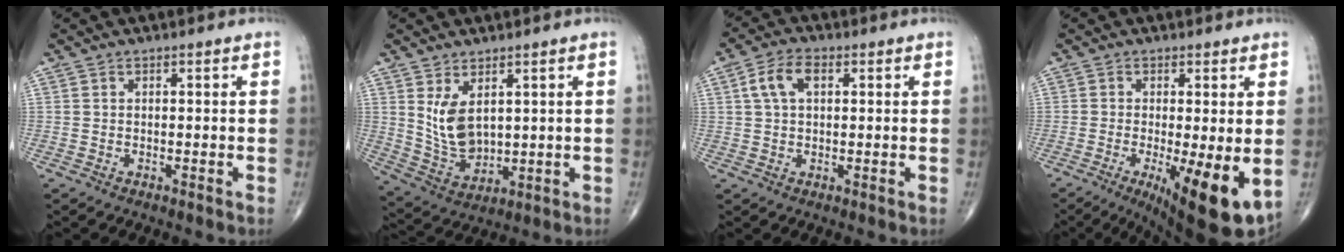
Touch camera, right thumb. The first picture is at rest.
{"total": 8.0, "force": [2.7, 4.5, 6.1], "torque": [-0.104, -0.026, 0.071]}
{"total": 5.9, "force": [1.7, 3.3, 4.5], "torque": [-0.092, 0.013, 0.030]}
{"total": 12.6, "force": [-3.2, 3.3, 11.7], "torque": [-0.169, -0.026, -0.039]}